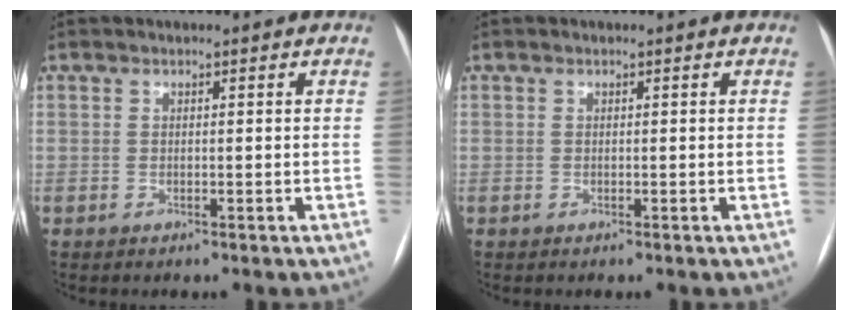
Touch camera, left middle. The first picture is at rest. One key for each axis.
{"total": 0.0}